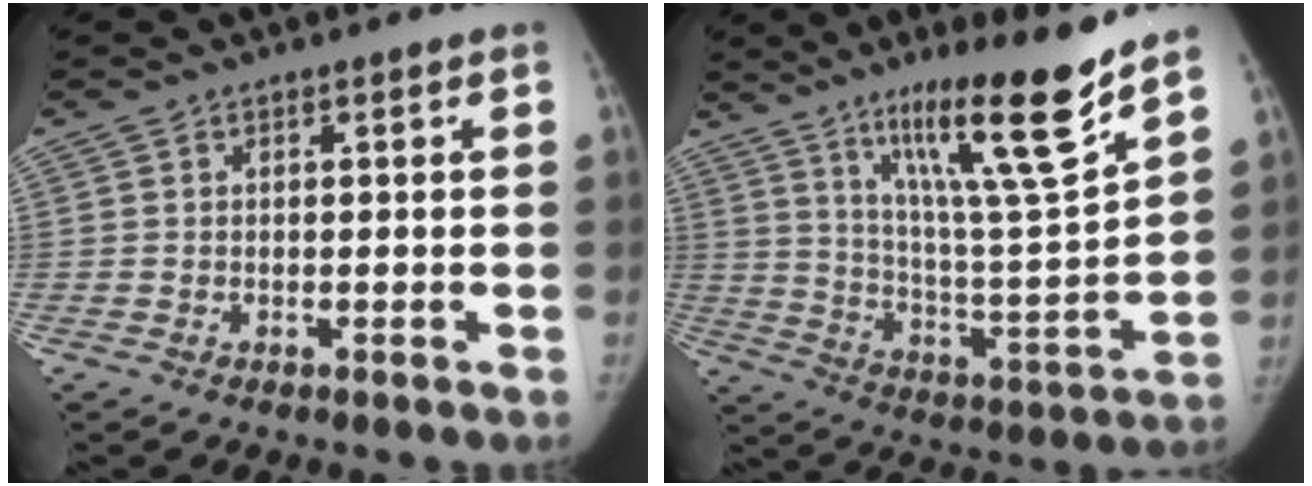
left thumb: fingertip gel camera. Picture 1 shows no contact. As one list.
[{"total": 20.3, "force": [13.7, 1.2, 14.9], "torque": [-0.216, -0.082, 0.234]}]